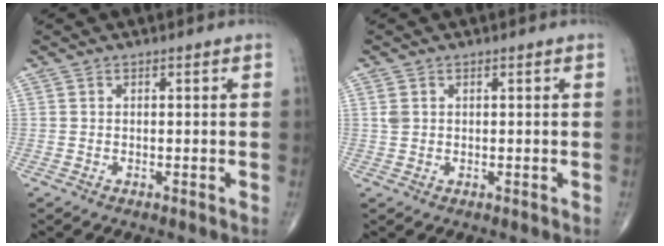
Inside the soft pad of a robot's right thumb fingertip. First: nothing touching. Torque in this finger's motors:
{"motor_torque": [-0.15, 0.05, 0.22, 0.15, 0.00]}